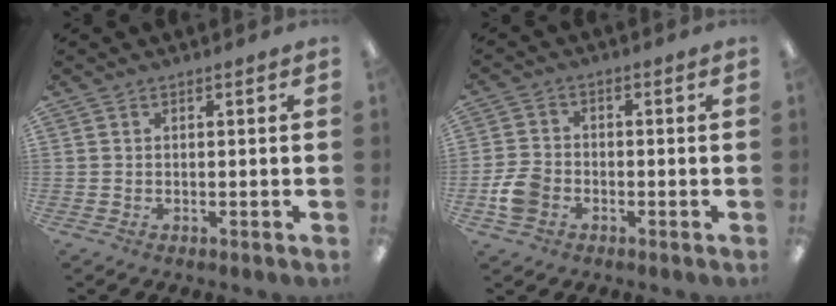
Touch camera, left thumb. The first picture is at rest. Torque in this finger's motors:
{"motor_torque": [-0.07, 0.38, 0.40, 0.02, 0.02]}